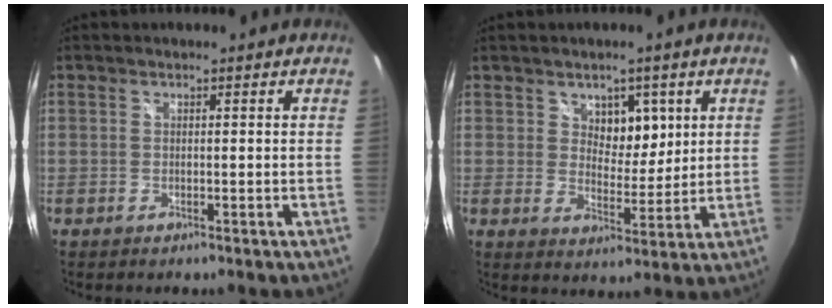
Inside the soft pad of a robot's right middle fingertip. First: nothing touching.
{"total": 5.7, "force": [2.7, 3.9, 3.1], "torque": [-0.037, -0.003, 0.046]}